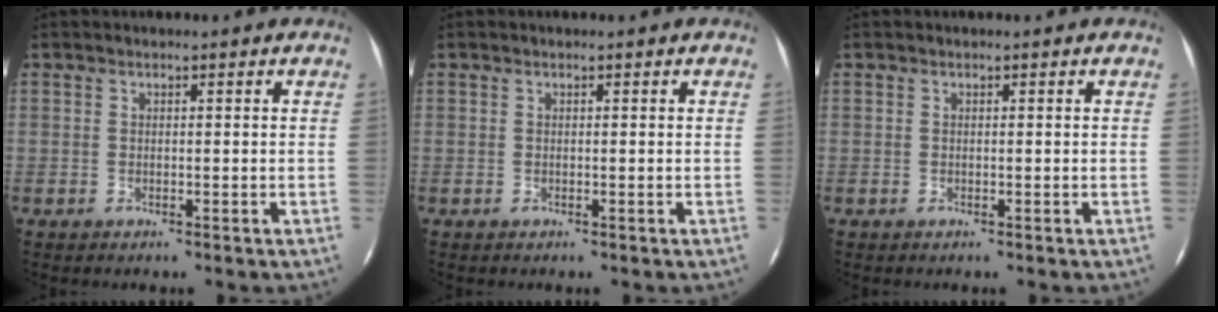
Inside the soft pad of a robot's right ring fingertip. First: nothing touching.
{"total": 0.0}
{"total": 0.0}